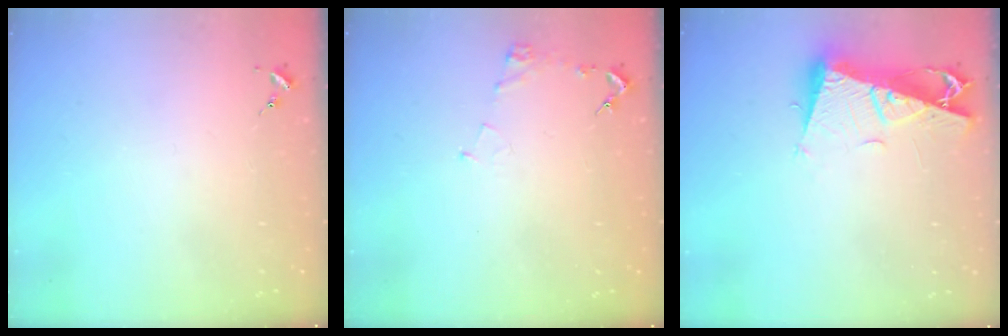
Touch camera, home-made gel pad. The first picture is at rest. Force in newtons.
{"total": 4.6, "press": 4.6, "slide": 0.6}
{"total": 11.5, "press": 11.5, "slide": 1.2}